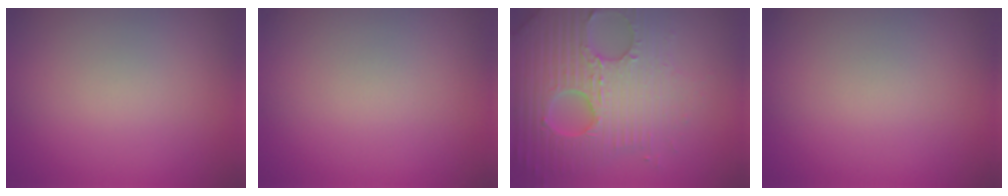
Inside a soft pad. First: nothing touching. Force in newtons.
{"total": 0.0}
{"total": 7.3, "press": 7.1, "slide": 1.8}
{"total": 0.0}